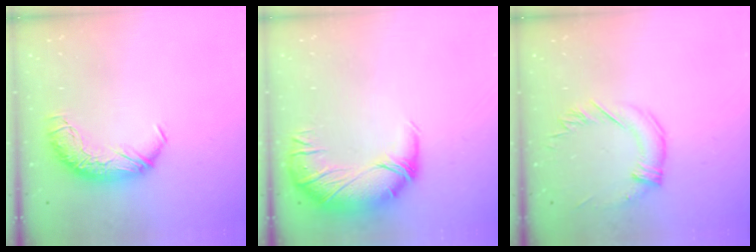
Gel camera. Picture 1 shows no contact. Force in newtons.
{"total": 2.7, "press": 1.1, "slide": 2.5}
{"total": 1.6, "press": 1.0, "slide": 1.2}